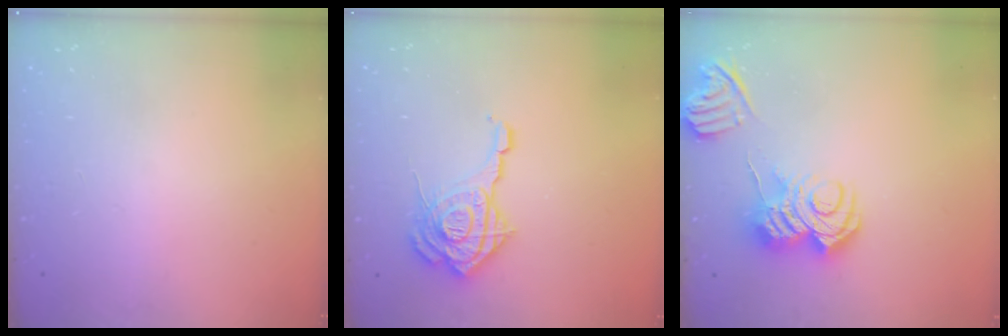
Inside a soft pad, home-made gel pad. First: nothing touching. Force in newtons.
{"total": 16.9, "press": 16.8, "slide": 1.7}
{"total": 11.2, "press": 11.2, "slide": 1.3}